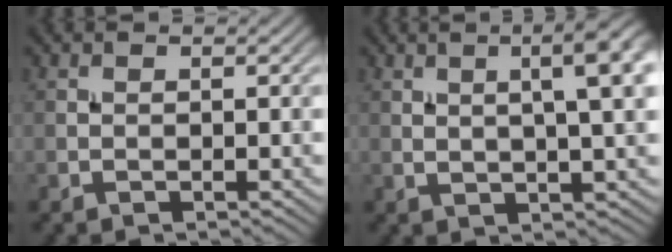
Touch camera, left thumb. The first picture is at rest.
{"total": 7.5, "force": [2.6, 1.7, 6.8], "torque": [-0.082, 0.020, 0.035]}